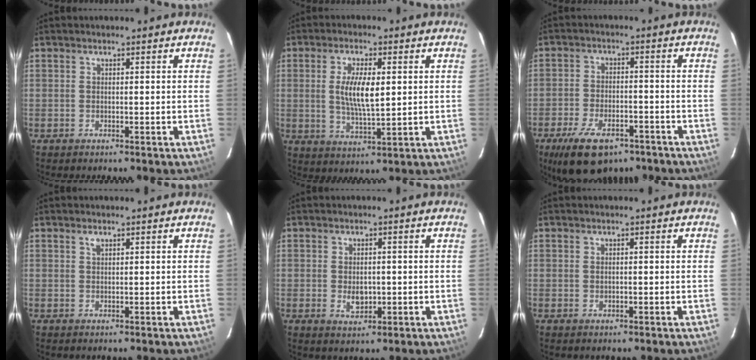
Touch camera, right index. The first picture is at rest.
{"total": 8.0, "force": [1.1, 2.6, 7.5], "torque": [-0.144, -0.002, 0.023]}
{"total": 13.6, "force": [-8.9, 6.5, 8.0], "torque": [-0.173, -0.017, -0.141]}
{"total": 0.8, "force": [0.6, 0.2, 0.5], "torque": [-0.010, 0.003, 0.011]}
{"total": 3.7, "force": [-0.5, 2.6, 2.7], "torque": [-0.046, -0.003, -0.004]}
{"total": 0.7, "force": [0.1, 0.7, 0.2], "torque": [-0.004, 0.000, 0.004]}